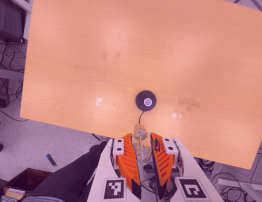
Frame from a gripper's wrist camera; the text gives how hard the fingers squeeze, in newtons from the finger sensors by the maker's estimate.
{"total": 21.6, "left": 27.0, "right": 16.1}